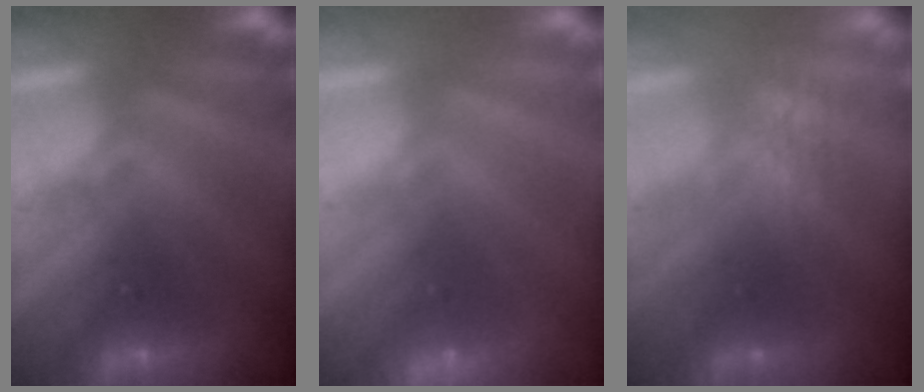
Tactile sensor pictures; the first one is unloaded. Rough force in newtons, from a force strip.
{"total": 2.3}
{"total": 2.6}